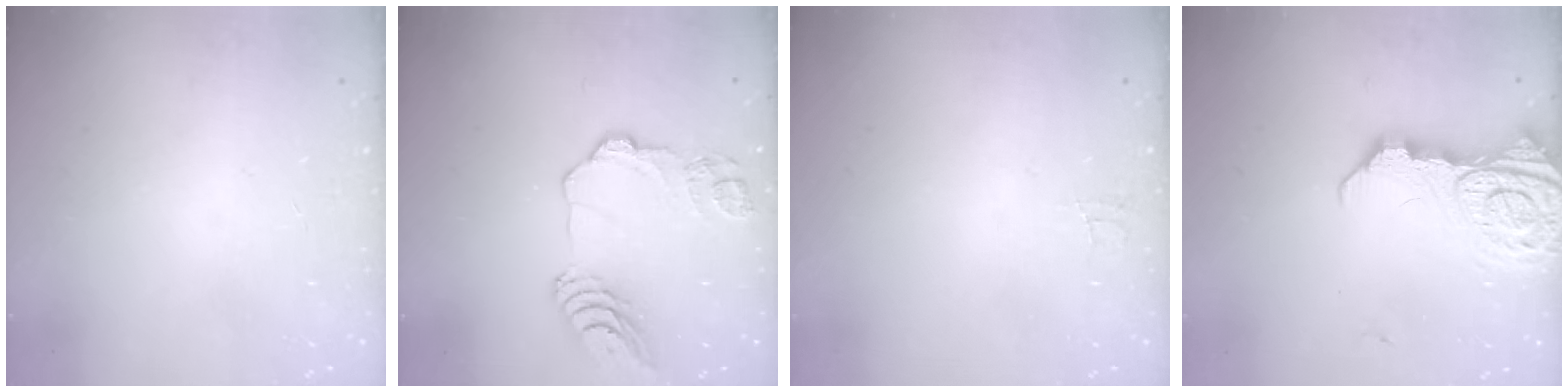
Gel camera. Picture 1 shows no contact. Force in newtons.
{"total": 13.5, "press": 13.4, "slide": 1.6}
{"total": 2.9, "press": 2.9, "slide": 0.2}
{"total": 19.2, "press": 19.1, "slide": 2.1}